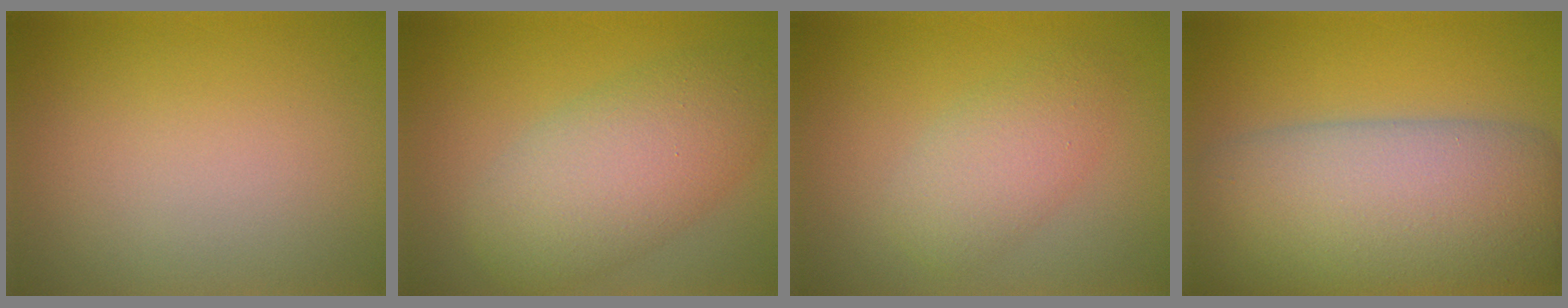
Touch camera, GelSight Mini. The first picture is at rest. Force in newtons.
{"total": 6.5, "press": 6.5, "slide": 0.1}
{"total": 3.3, "press": 3.3, "slide": 0.1}
{"total": 13.5, "press": 13.5, "slide": 0.9}